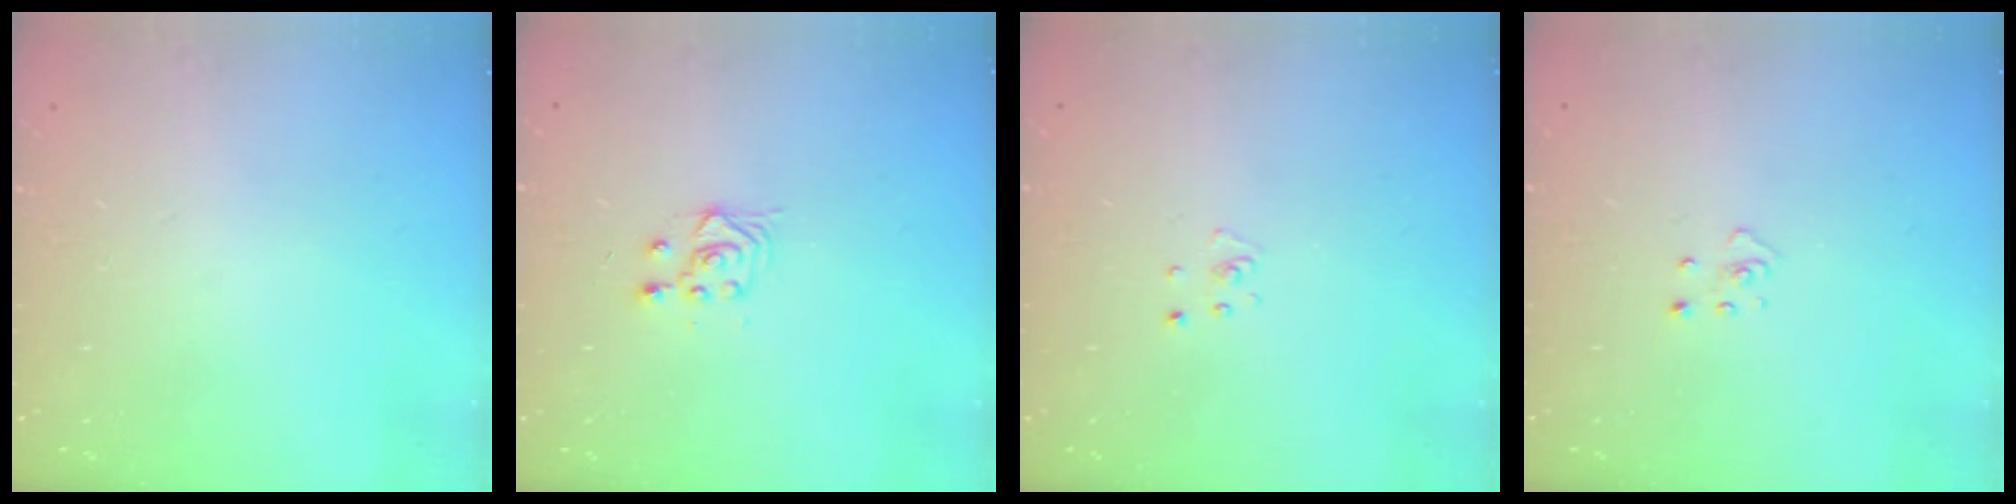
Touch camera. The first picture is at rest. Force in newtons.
{"total": 3.0, "press": 2.6, "slide": 1.3}
{"total": 2.6, "press": 2.6, "slide": 0.3}
{"total": 2.9, "press": 2.9, "slide": 0.2}